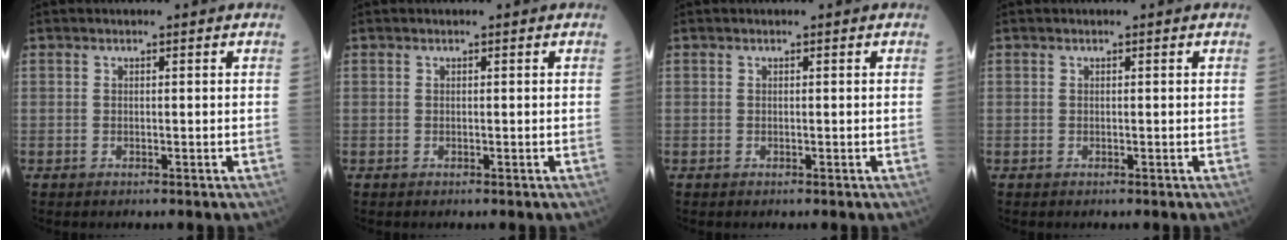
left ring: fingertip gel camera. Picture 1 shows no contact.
{"total": 0.0}
{"total": 0.0}
{"total": 0.0}